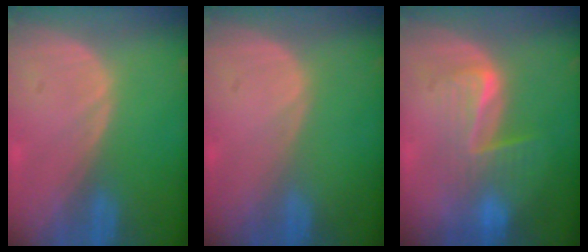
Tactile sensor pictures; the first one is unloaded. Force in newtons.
{"total": 0.0}
{"total": 6.3, "press": 6.1, "slide": 1.5}